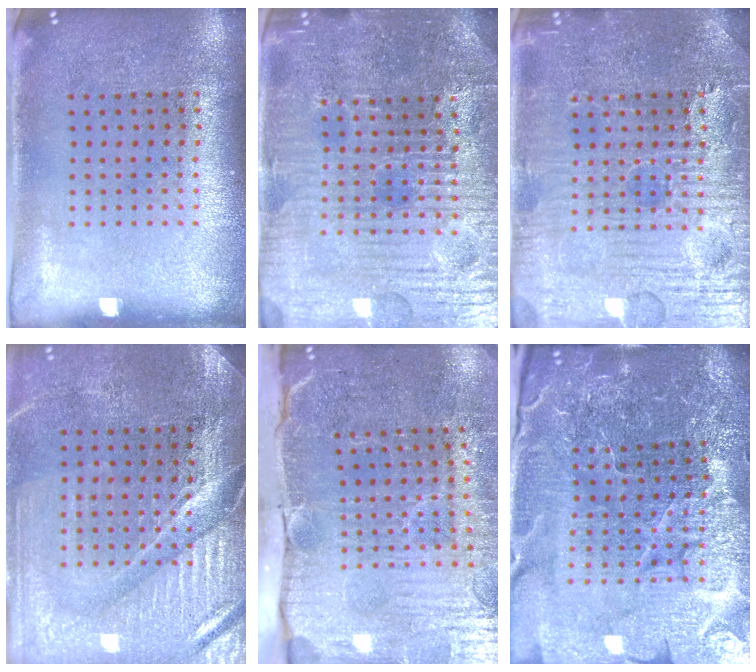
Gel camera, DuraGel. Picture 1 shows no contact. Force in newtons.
{"total": 5.4, "press": 5.1, "slide": 1.8}
{"total": 4.6, "press": 4.6, "slide": 0.4}
{"total": 3.8, "press": 3.6, "slide": 1.3}
{"total": 5.0, "press": 4.3, "slide": 2.6}
{"total": 5.7, "press": 5.3, "slide": 2.1}